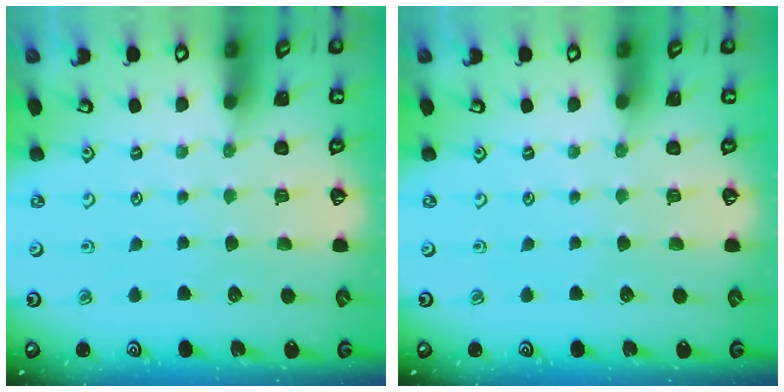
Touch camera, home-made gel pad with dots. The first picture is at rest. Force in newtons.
{"total": 0.0}